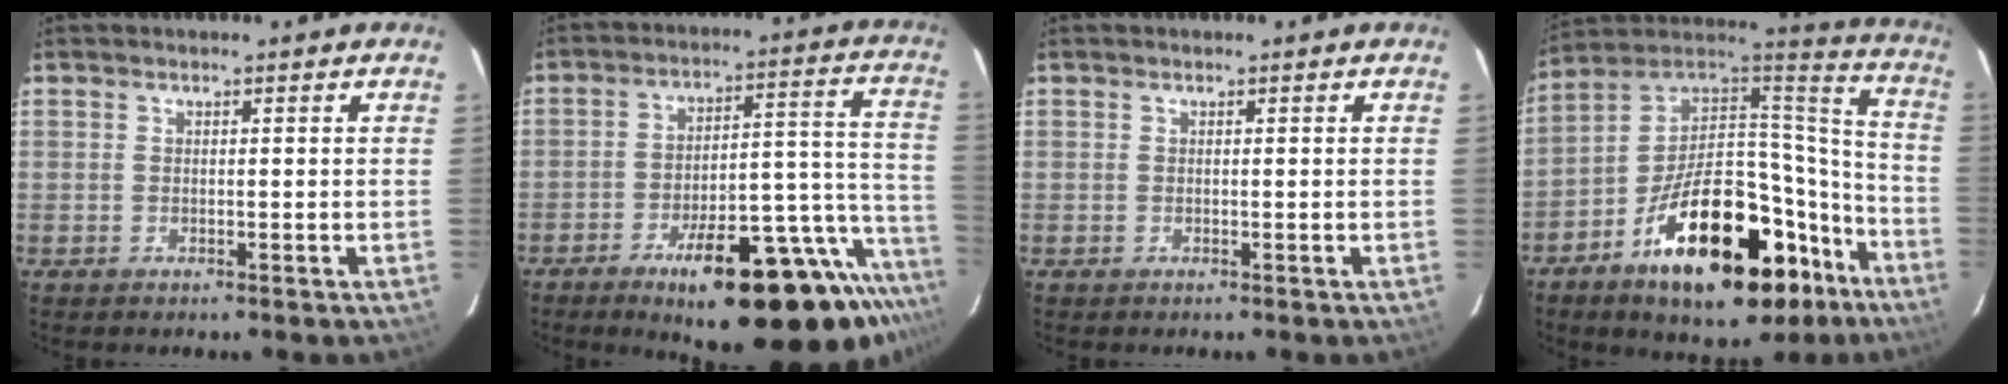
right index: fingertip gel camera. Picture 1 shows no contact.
{"total": 25.1, "force": [-17.9, 5.8, 16.7], "torque": [-0.210, -0.004, -0.249]}
{"total": 0.0}
{"total": 29.4, "force": [-15.7, 13.8, 20.6], "torque": [-0.321, 0.041, -0.229]}